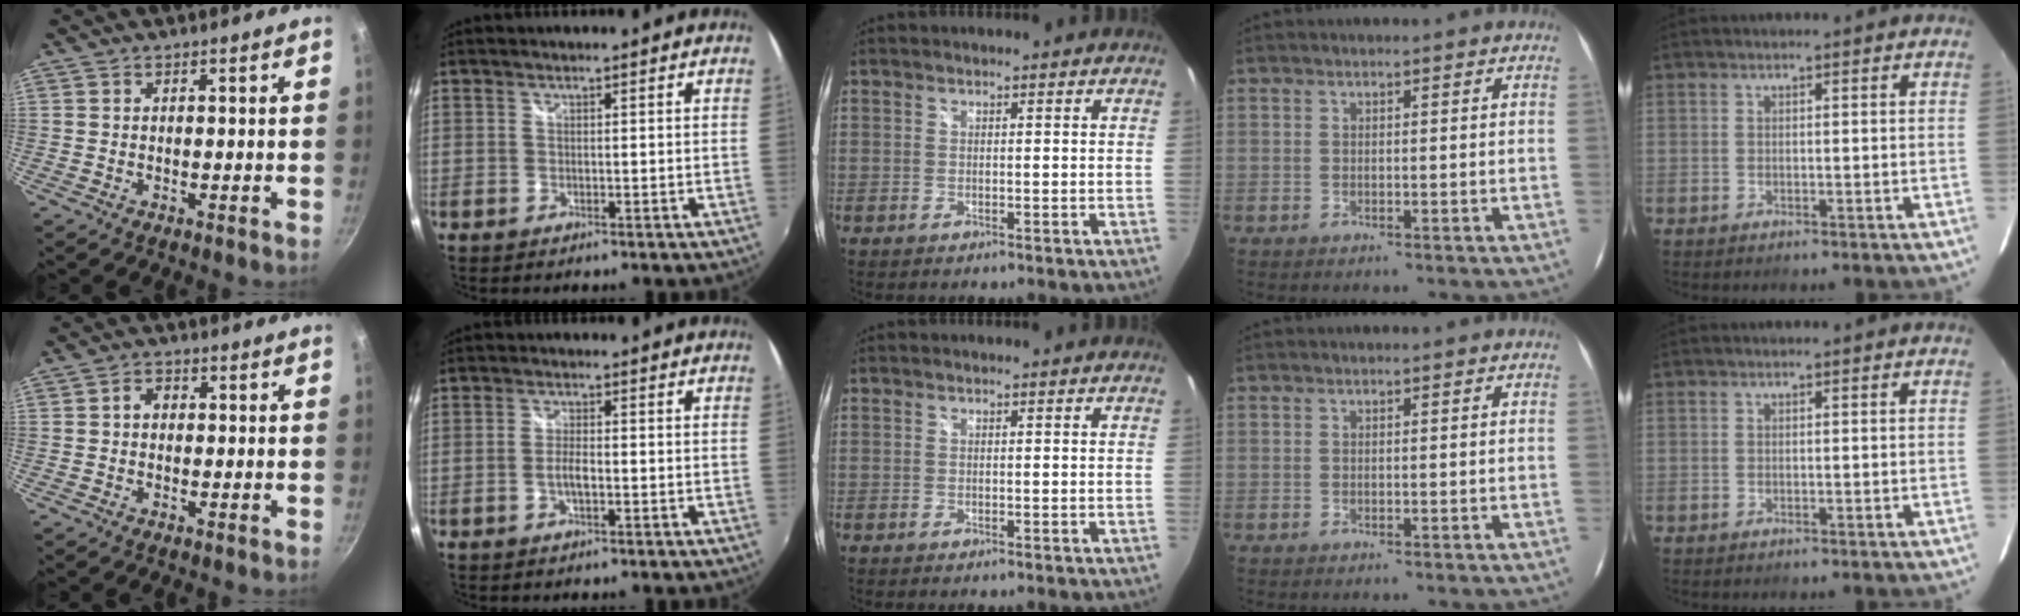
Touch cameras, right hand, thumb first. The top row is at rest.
{"thumb": {"total": 2.5, "force": [0.2, 1.9, 1.5], "torque": [-0.017, 0.008, 0.000]}, "index": {"total": 2.3, "force": [-0.8, 0.5, 2.1], "torque": [-0.049, 0.004, -0.017]}}